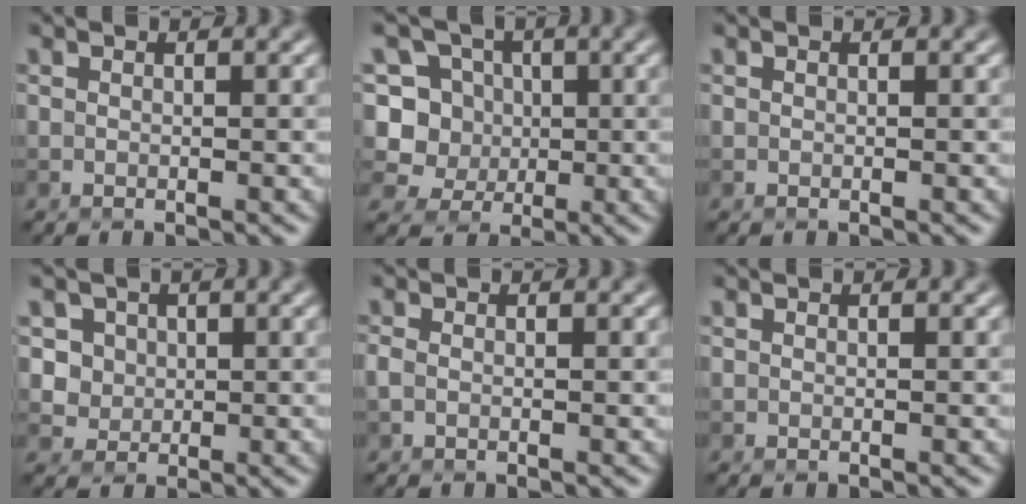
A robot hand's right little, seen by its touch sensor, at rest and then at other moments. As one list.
[{"total": 8.8, "force": [1.0, 8.3, 2.7], "torque": [-0.061, 0.032, 0.011]}, {"total": 0.0}, {"total": 4.3, "force": [1.7, 3.6, 1.5], "torque": [-0.024, 0.005, 0.031]}, {"total": 0.9, "force": [-0.3, 0.5, 0.6], "torque": [-0.015, -0.002, -0.009]}, {"total": 0.0}]